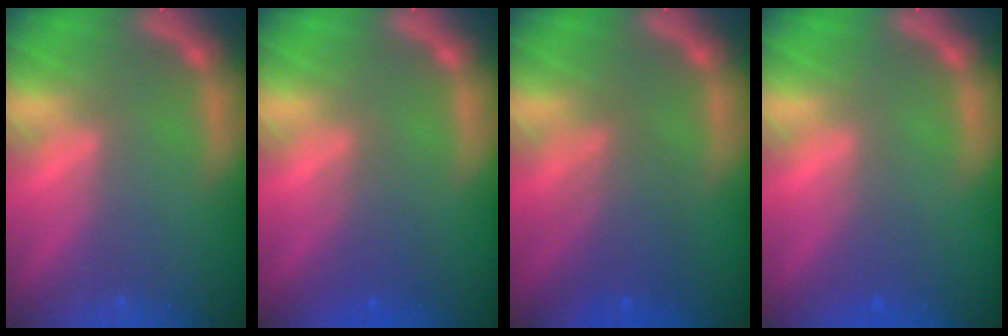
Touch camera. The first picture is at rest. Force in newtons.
{"total": 2.5}
{"total": 4.1}
{"total": 1.5}